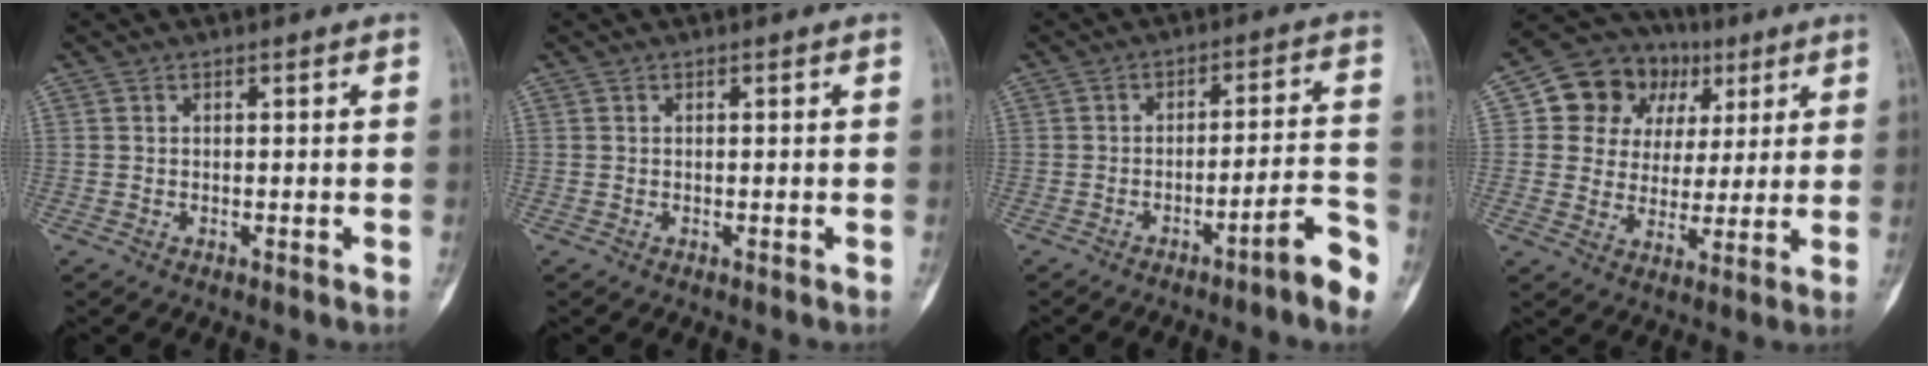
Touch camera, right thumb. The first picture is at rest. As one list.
[{"total": 0.0}, {"total": 8.0, "force": [-4.6, 0.7, 6.5], "torque": [-0.089, 0.039, -0.063]}, {"total": 14.6, "force": [5.2, 12.3, 5.9], "torque": [-0.048, 0.012, 0.086]}]